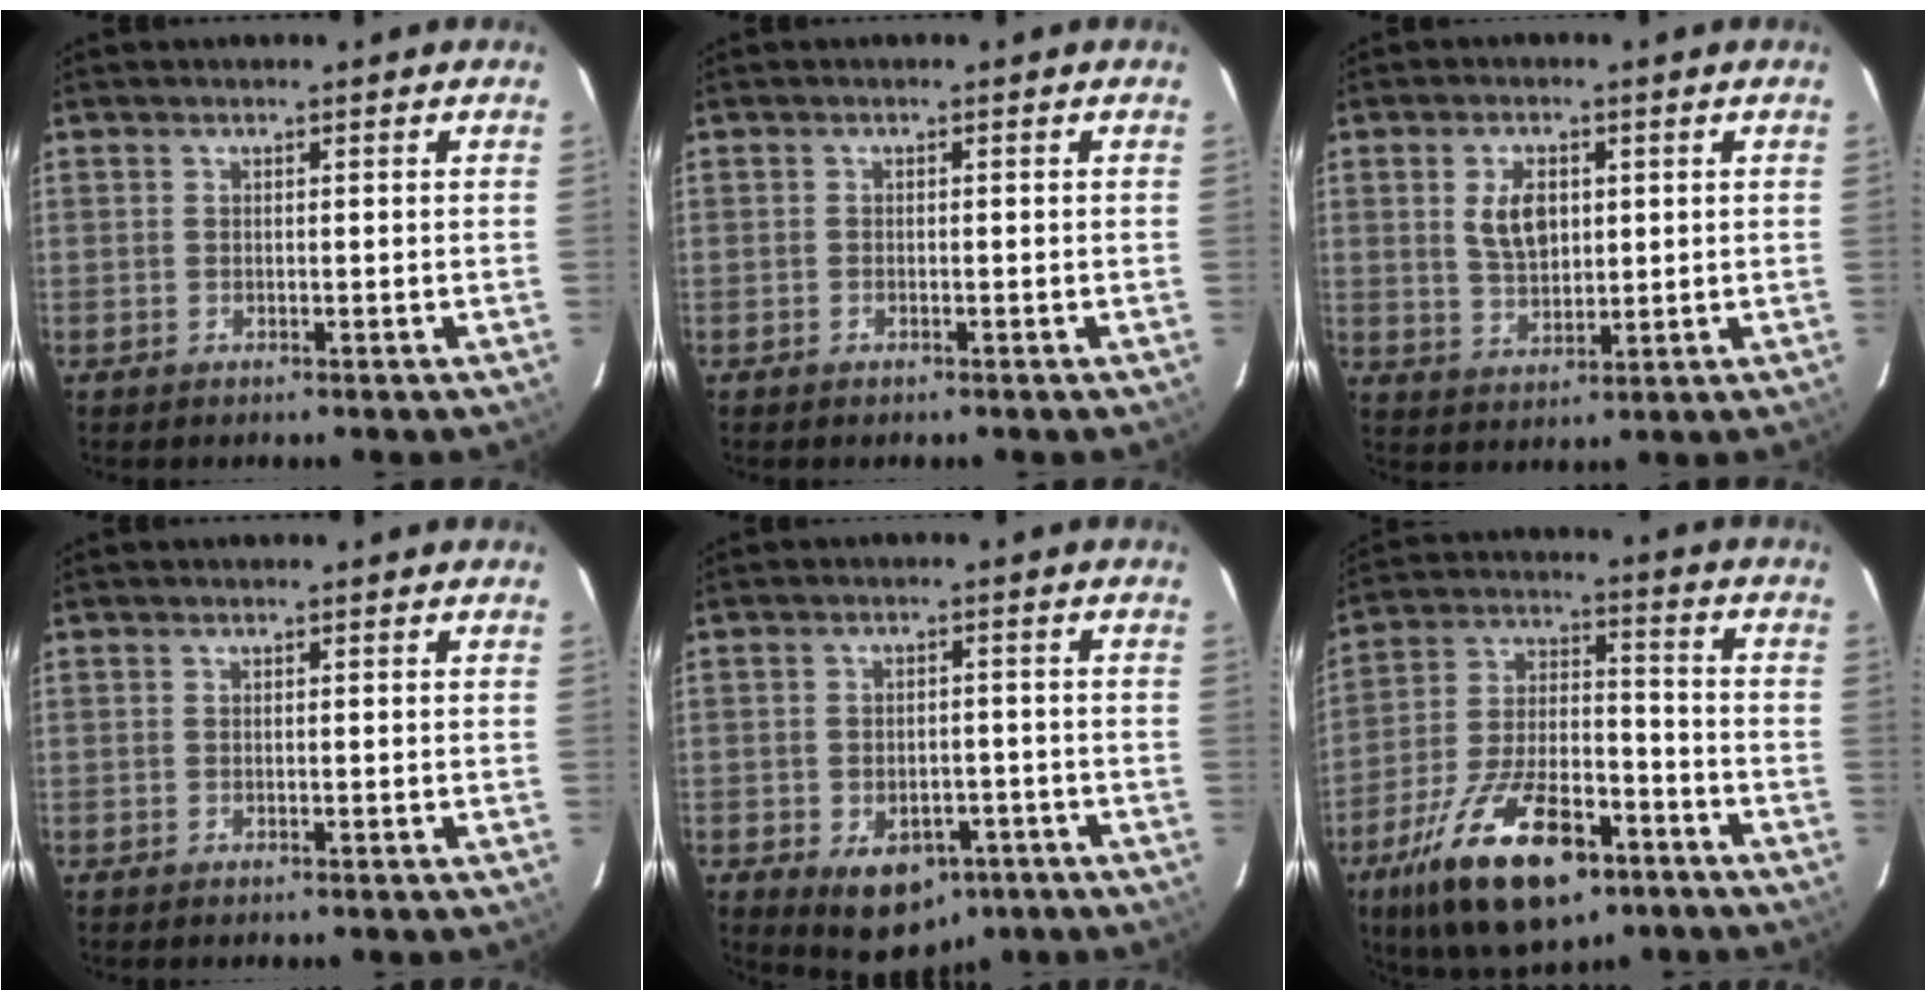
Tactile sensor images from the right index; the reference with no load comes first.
{"total": 0.5, "force": [-0.4, 0.3, 0.1], "torque": [-0.003, 0.001, -0.007]}
{"total": 6.6, "force": [1.6, 3.9, 5.1], "torque": [-0.096, 0.005, 0.035]}
{"total": 0.0}
{"total": 9.7, "force": [-5.1, 6.6, 5.0], "torque": [-0.094, 0.002, -0.050]}
{"total": 21.6, "force": [-12.6, 9.2, 15.0], "torque": [-0.283, -0.017, -0.204]}